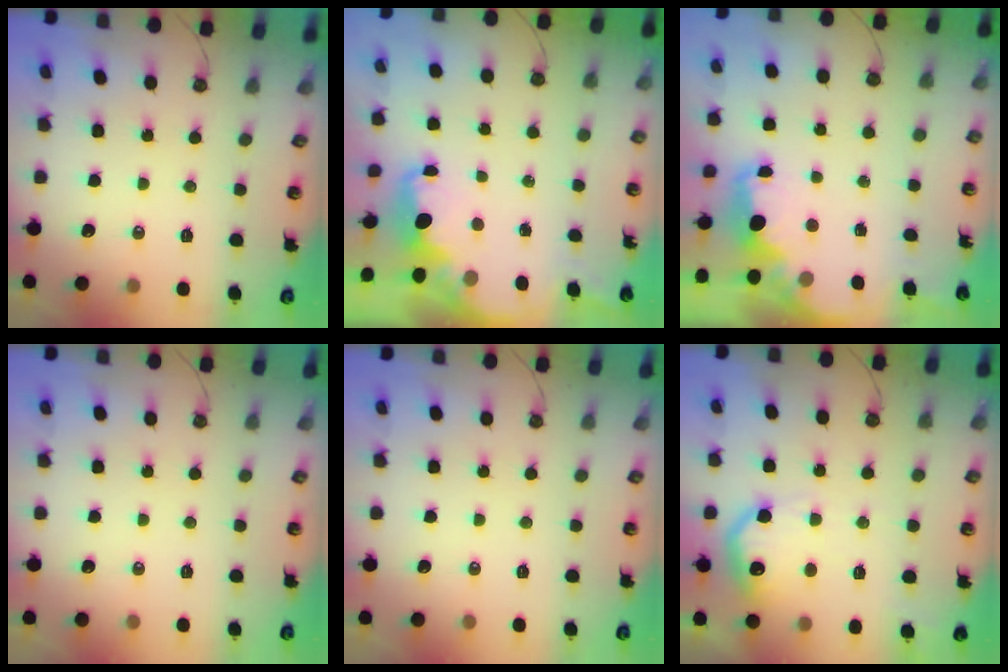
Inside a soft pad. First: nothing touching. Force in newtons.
{"total": 2.5, "press": 2.4, "slide": 0.8}
{"total": 2.4, "press": 2.3, "slide": 0.9}
{"total": 0.0}
{"total": 0.0}
{"total": 14.1, "press": 14.1, "slide": 0.8}